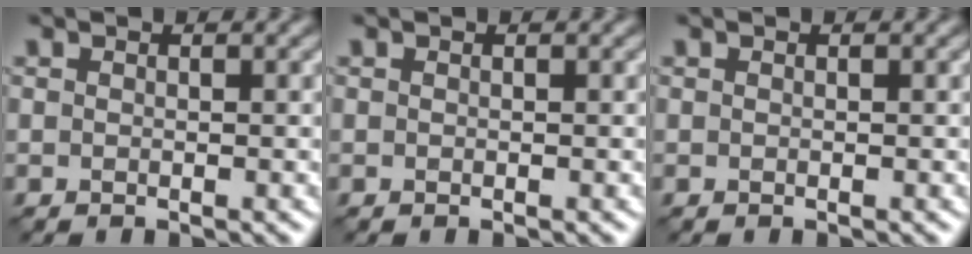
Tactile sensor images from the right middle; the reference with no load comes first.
{"total": 0.0}
{"total": 0.0}